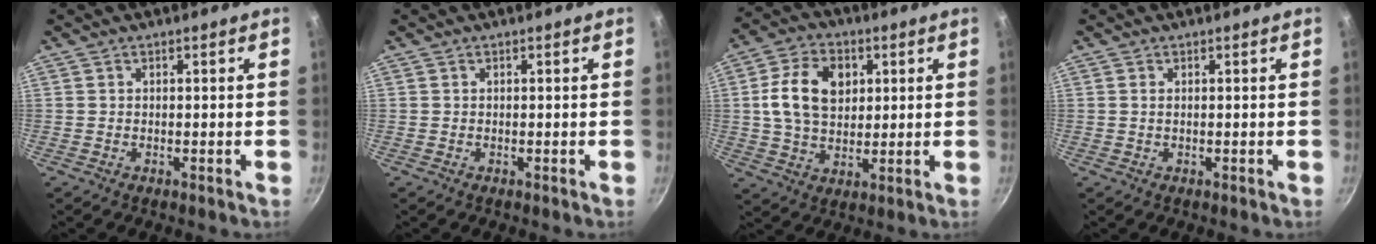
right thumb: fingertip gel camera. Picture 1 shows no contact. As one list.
[{"total": 0.0}, {"total": 12.6, "force": [2.7, 9.0, 8.5], "torque": [-0.135, 0.003, 0.042]}, {"total": 0.6, "force": [0.1, 0.2, 0.5], "torque": [-0.011, 0.000, 0.002]}]